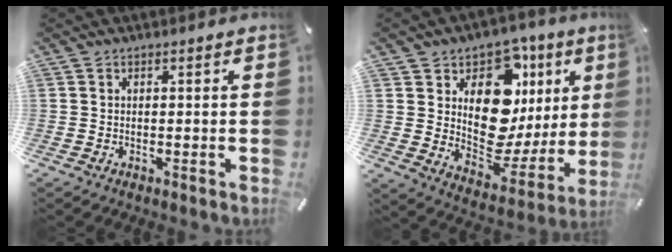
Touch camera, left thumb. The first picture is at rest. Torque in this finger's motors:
{"motor_torque": [2.40, 2.61, 1.48, -1.28, 0.43]}